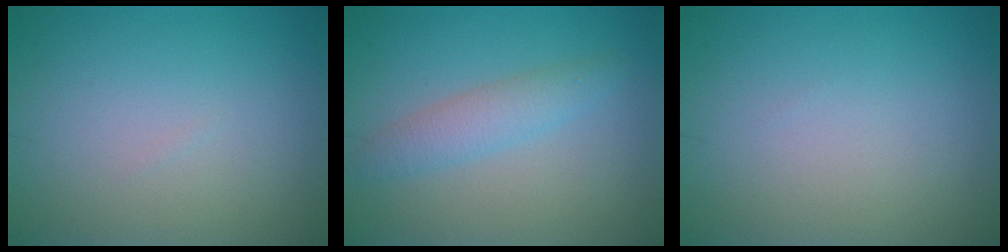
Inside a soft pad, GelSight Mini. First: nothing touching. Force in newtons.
{"total": 2.5, "press": 2.5, "slide": 0.1}
{"total": 0.0}